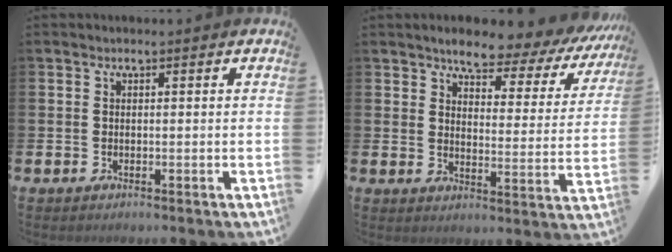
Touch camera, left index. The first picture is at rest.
{"total": 5.6, "force": [5.1, 1.4, 1.8], "torque": [-0.049, -0.042, 0.079]}